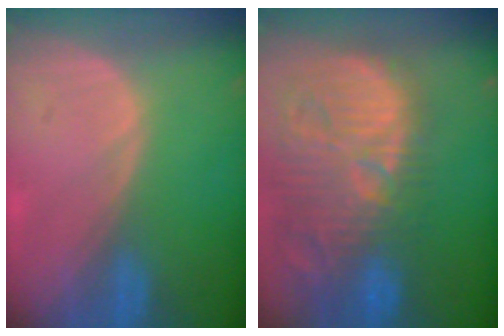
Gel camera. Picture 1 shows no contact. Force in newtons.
{"total": 15.3, "press": 13.2, "slide": 7.6}